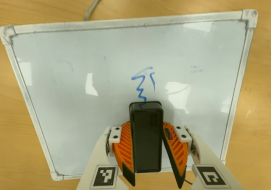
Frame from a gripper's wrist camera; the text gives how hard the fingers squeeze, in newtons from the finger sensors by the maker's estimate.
{"total": 6.3, "left": 6.6, "right": 5.9}